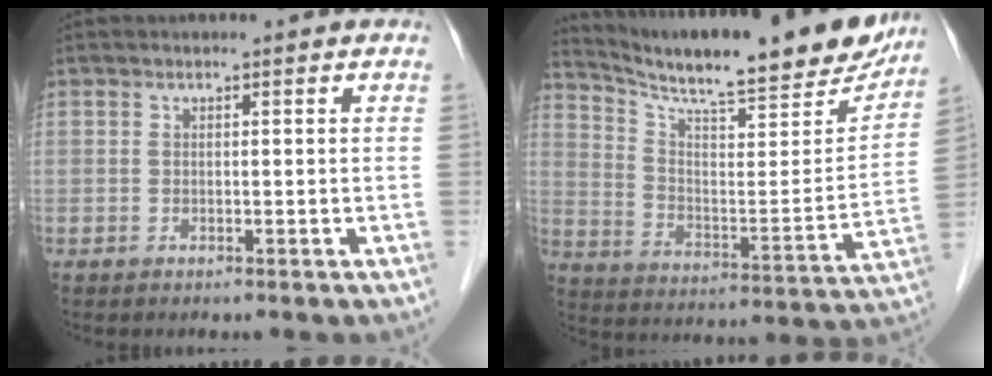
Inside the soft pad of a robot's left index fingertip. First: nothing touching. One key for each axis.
{"total": 23.8, "fx": 21.0, "fy": 3.3, "fz": 10.8, "tx": -0.175, "ty": -0.043, "tz": 0.298}